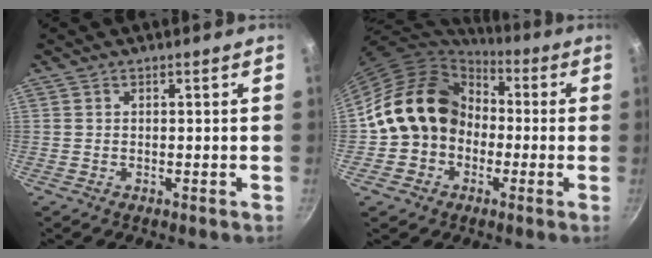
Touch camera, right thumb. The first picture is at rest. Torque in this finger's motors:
{"motor_torque": [-0.30, 1.66, 0.46, -0.44, 0.20]}